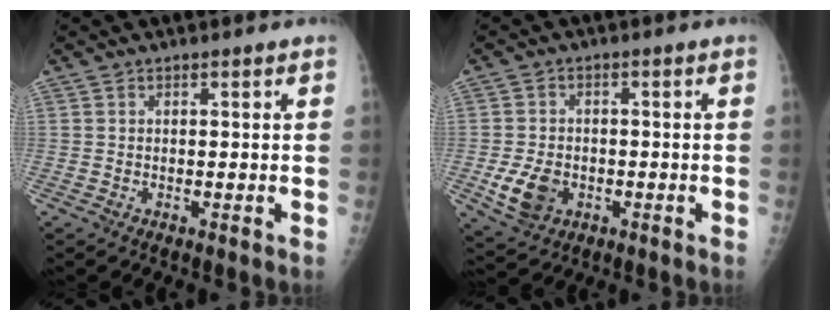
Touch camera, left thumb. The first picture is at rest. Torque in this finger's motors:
{"motor_torque": [-0.80, 0.88, 0.17, -0.18, 0.21]}